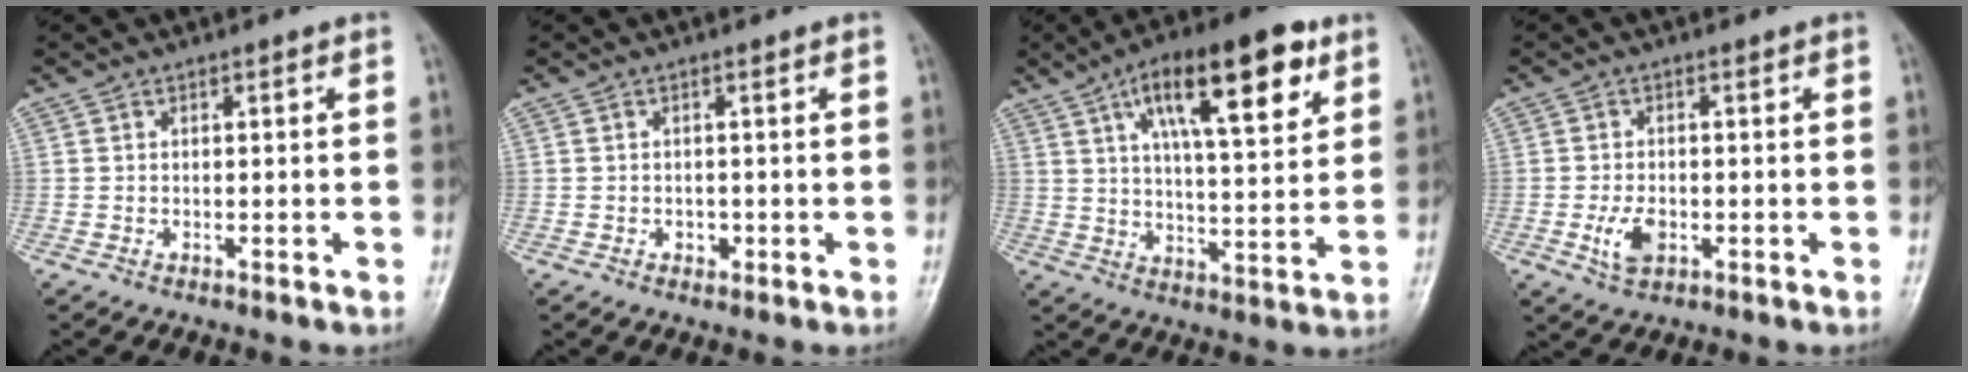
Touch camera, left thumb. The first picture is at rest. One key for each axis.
{"total": 1.2, "fx": -0.3, "fy": 1.0, "fz": 0.6, "tx": -0.005, "ty": 0.002, "tz": -0.002}
{"total": 18.6, "fx": 8.9, "fy": 6.4, "fz": 15.1, "tx": -0.207, "ty": -0.022, "tz": 0.140}
{"total": 4.6, "fx": -1.1, "fy": 2.9, "fz": 3.4, "tx": -0.064, "ty": -0.003, "tz": -0.017}